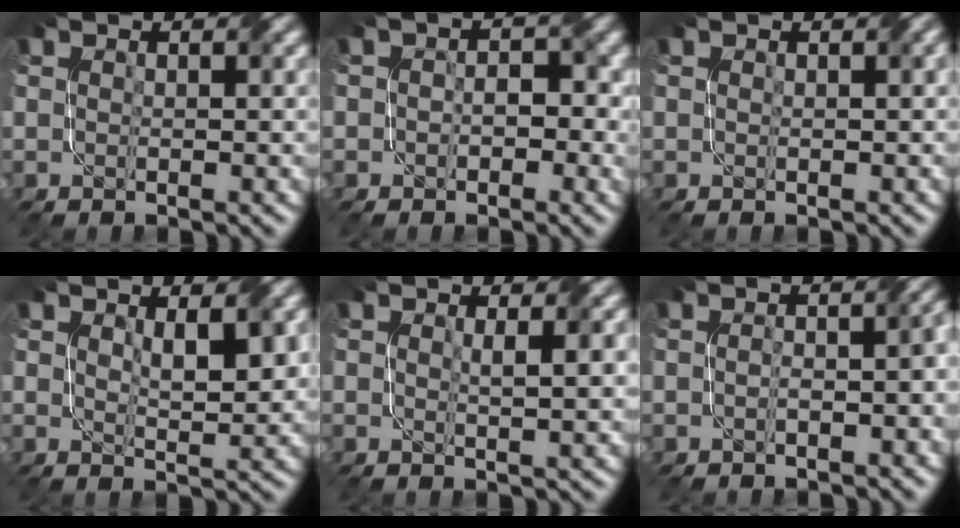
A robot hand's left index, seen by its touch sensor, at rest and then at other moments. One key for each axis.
{"total": 2.8, "fx": -0.2, "fy": 2.1, "fz": 1.8, "tx": -0.010, "ty": 0.000, "tz": -0.008}
{"total": 0.7, "fx": 0.3, "fy": 0.1, "fz": 0.6, "tx": -0.009, "ty": 0.004, "tz": 0.002}
{"total": 2.8, "fx": 1.1, "fy": 0.9, "fz": 2.4, "tx": -0.041, "ty": -0.006, "tz": 0.024}
{"total": 1.7, "fx": 0.5, "fy": 0.3, "fz": 1.6, "tx": -0.022, "ty": -0.001, "tz": 0.008}
{"total": 3.3, "fx": -0.7, "fy": 1.3, "fz": 3.0, "tx": -0.026, "ty": 0.007, "tz": -0.011}